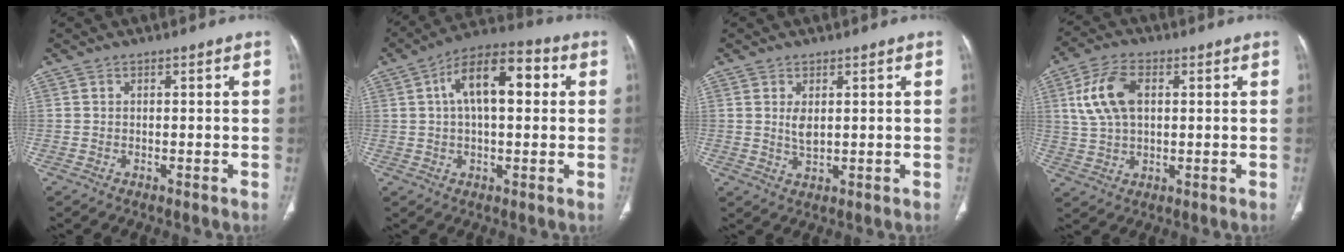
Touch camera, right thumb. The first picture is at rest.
{"total": 13.2, "force": [2.9, 6.4, 11.2], "torque": [-0.175, 0.029, 0.041]}
{"total": 4.2, "force": [0.9, 2.0, 3.6], "torque": [-0.068, -0.013, 0.027]}
{"total": 10.2, "force": [2.5, 6.0, 7.8], "torque": [-0.159, 0.009, 0.049]}